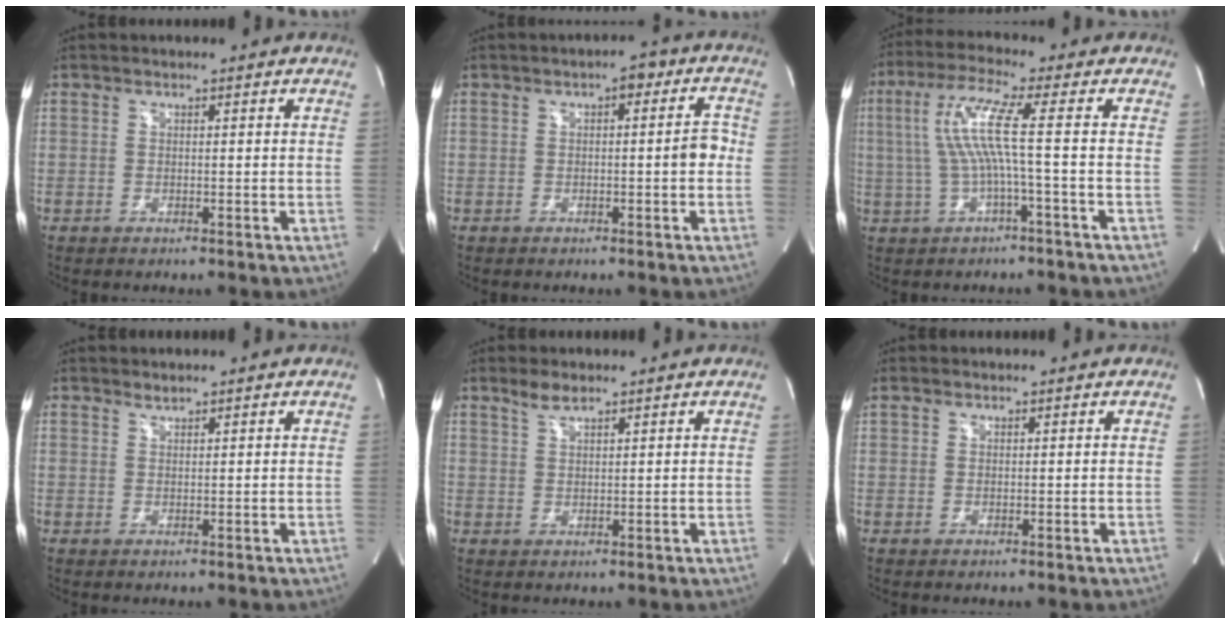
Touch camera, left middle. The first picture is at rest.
{"total": 4.6, "force": [0.1, 1.4, 4.4], "torque": [-0.053, 0.016, -0.004]}
{"total": 9.4, "force": [0.9, -1.4, 9.2], "torque": [-0.193, 0.018, 0.021]}
{"total": 0.9, "force": [0.9, 0.1, 0.1], "torque": [-0.005, -0.001, 0.018]}
{"total": 2.4, "force": [2.0, 0.4, 1.2], "torque": [-0.030, 0.004, 0.041]}
{"total": 0.9, "force": [0.8, -0.1, -0.4], "torque": [0.001, 0.010, 0.022]}